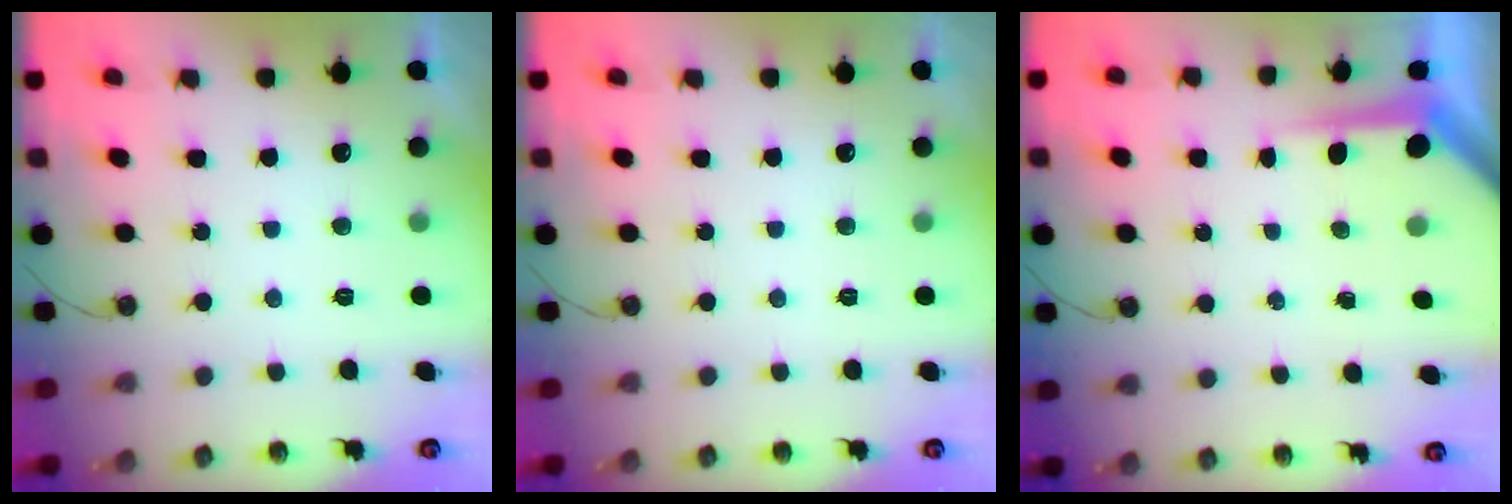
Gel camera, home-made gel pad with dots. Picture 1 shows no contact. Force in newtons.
{"total": 0.0}
{"total": 4.5, "press": 4.5, "slide": 0.3}